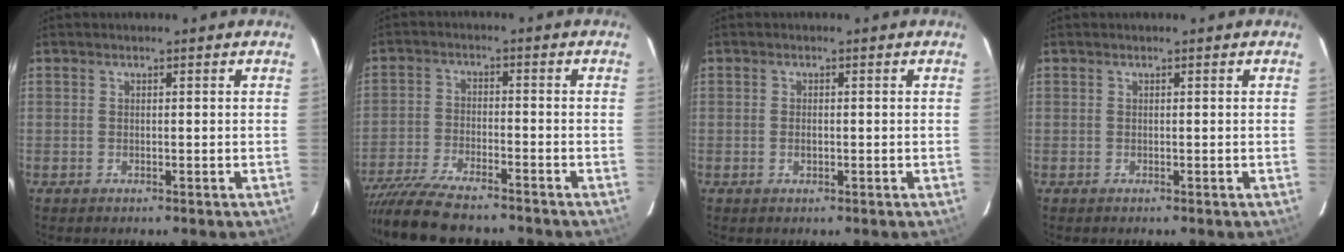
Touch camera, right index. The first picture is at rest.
{"total": 14.8, "force": [-12.9, 2.9, 6.7], "torque": [-0.151, -0.032, -0.225]}
{"total": 1.4, "force": [-0.3, 0.9, 1.0], "torque": [-0.018, 0.002, -0.005]}
{"total": 0.0}